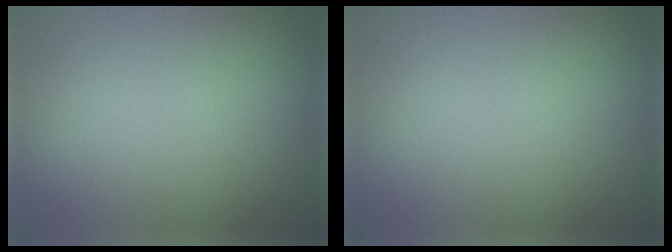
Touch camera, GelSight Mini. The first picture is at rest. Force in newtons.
{"total": 0.0}